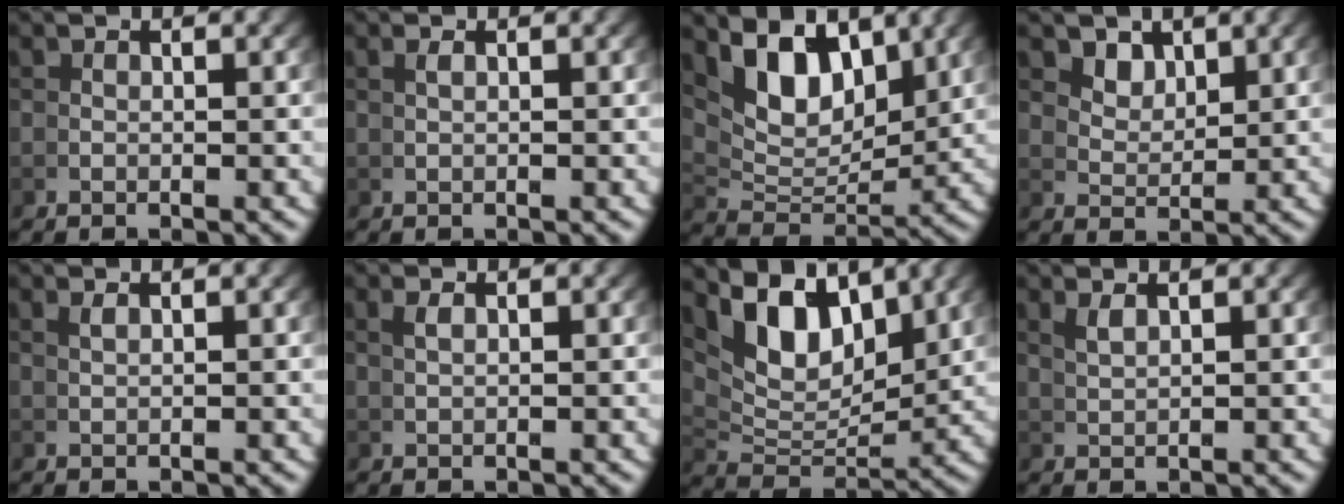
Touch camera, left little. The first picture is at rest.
{"total": 1.1, "force": [0.5, -0.9, 0.1], "torque": [0.000, 0.006, 0.012]}
{"total": 8.9, "force": [3.4, 5.4, 6.2], "torque": [-0.114, -0.011, 0.066]}
{"total": 2.8, "force": [2.2, 1.1, 1.3], "torque": [-0.025, -0.007, 0.049]}
{"total": 1.4, "force": [0.8, -1.2, 0.1], "torque": [0.006, 0.007, 0.021]}
{"total": 1.3, "force": [0.8, -1.0, 0.2], "torque": [0.001, 0.005, 0.021]}
{"total": 9.9, "force": [3.8, 6.1, 6.8], "torque": [-0.134, -0.011, 0.071]}
{"total": 1.7, "force": [1.3, -1.1, 0.3], "torque": [-0.004, 0.002, 0.035]}